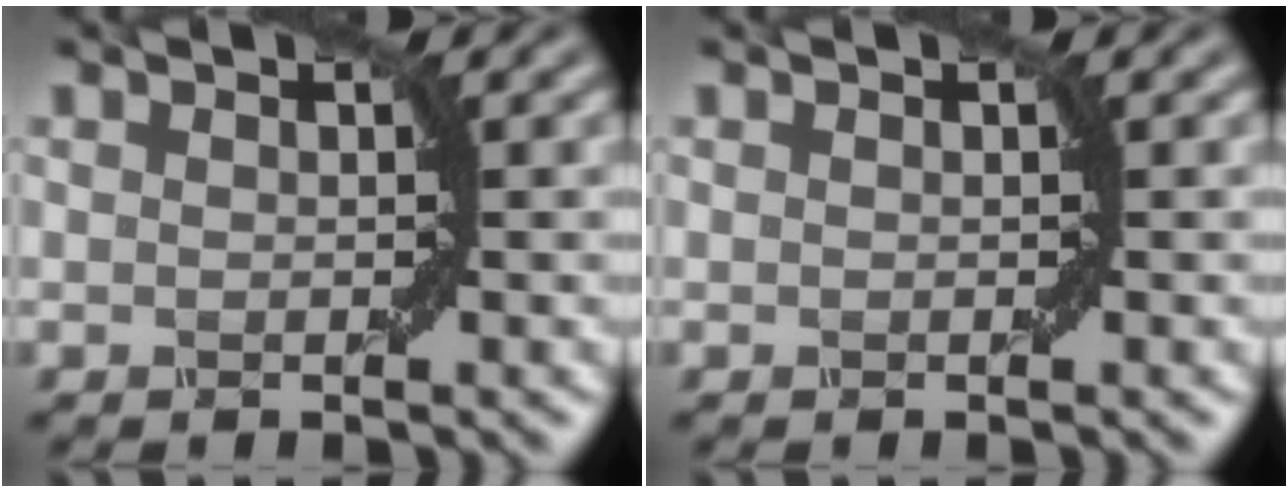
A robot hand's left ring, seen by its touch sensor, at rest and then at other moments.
{"total": 0.0}